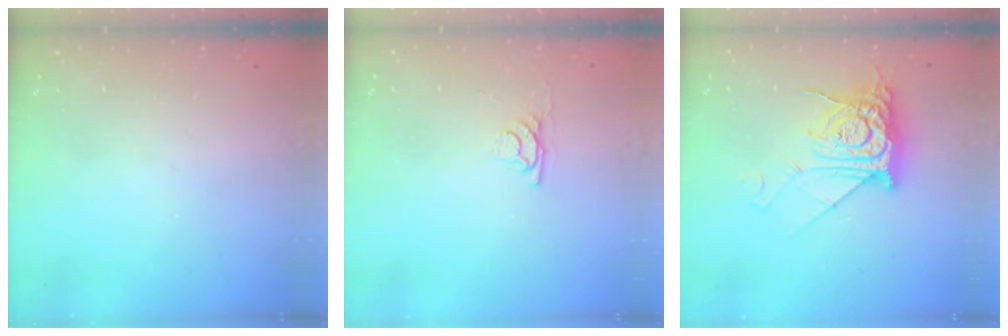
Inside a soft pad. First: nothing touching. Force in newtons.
{"total": 2.9, "press": 2.9, "slide": 0.4}
{"total": 12.2, "press": 12.1, "slide": 1.3}